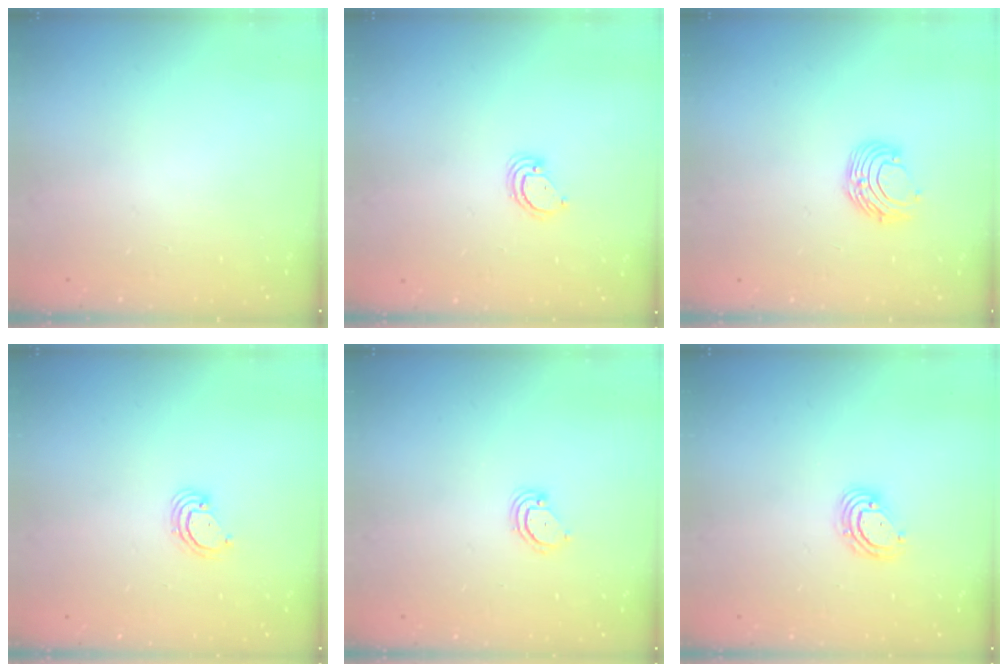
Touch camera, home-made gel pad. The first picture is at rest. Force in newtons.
{"total": 4.0, "press": 4.0, "slide": 0.2}
{"total": 8.8, "press": 8.8, "slide": 0.9}
{"total": 3.5, "press": 3.5, "slide": 0.1}
{"total": 3.2, "press": 3.2, "slide": 0.3}
{"total": 5.7, "press": 5.6, "slide": 0.8}